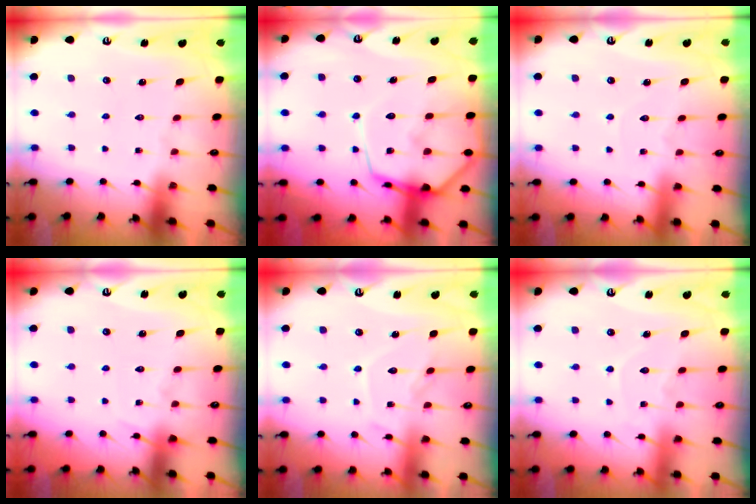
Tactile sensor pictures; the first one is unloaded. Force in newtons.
{"total": 16.0, "press": 16.0, "slide": 1.6}
{"total": 2.9, "press": 2.9, "slide": 0.2}
{"total": 3.8, "press": 3.7, "slide": 0.5}
{"total": 9.0, "press": 8.9, "slide": 0.8}
{"total": 6.0, "press": 6.0, "slide": 0.6}